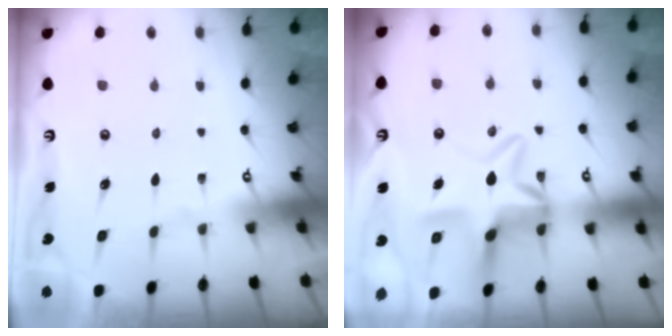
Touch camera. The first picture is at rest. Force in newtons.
{"total": 9.8, "press": 9.5, "slide": 2.3}